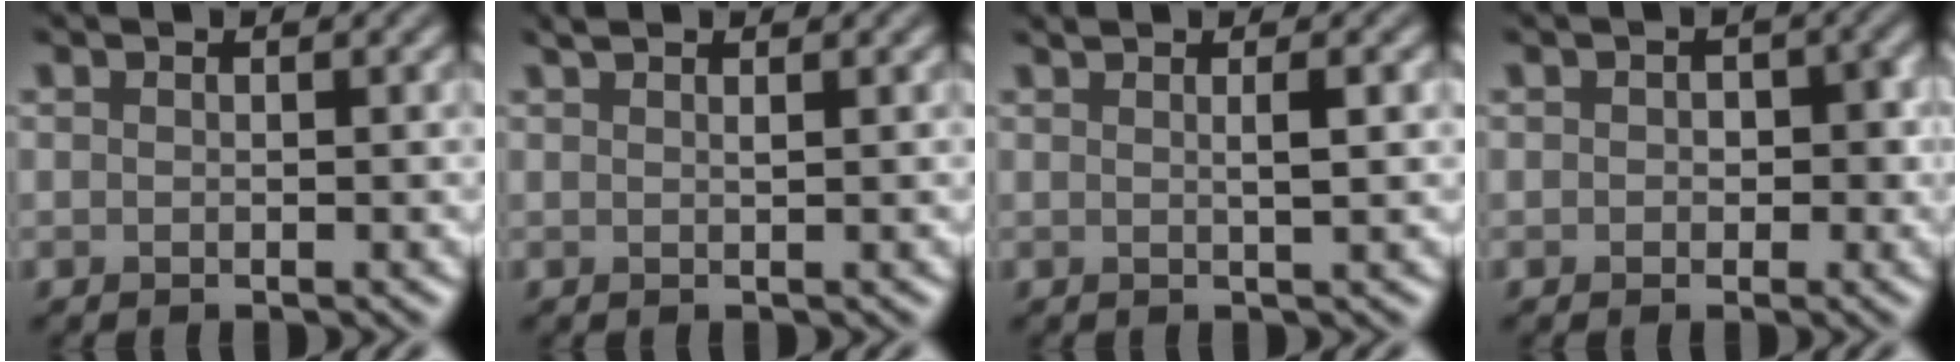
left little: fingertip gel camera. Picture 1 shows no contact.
{"total": 1.1, "force": [0.7, 0.2, 0.7], "torque": [-0.007, 0.001, 0.011]}
{"total": 2.0, "force": [0.5, 0.5, 1.8], "torque": [-0.026, 0.005, 0.004]}
{"total": 2.1, "force": [-0.1, 1.7, 1.3], "torque": [-0.008, -0.003, -0.001]}